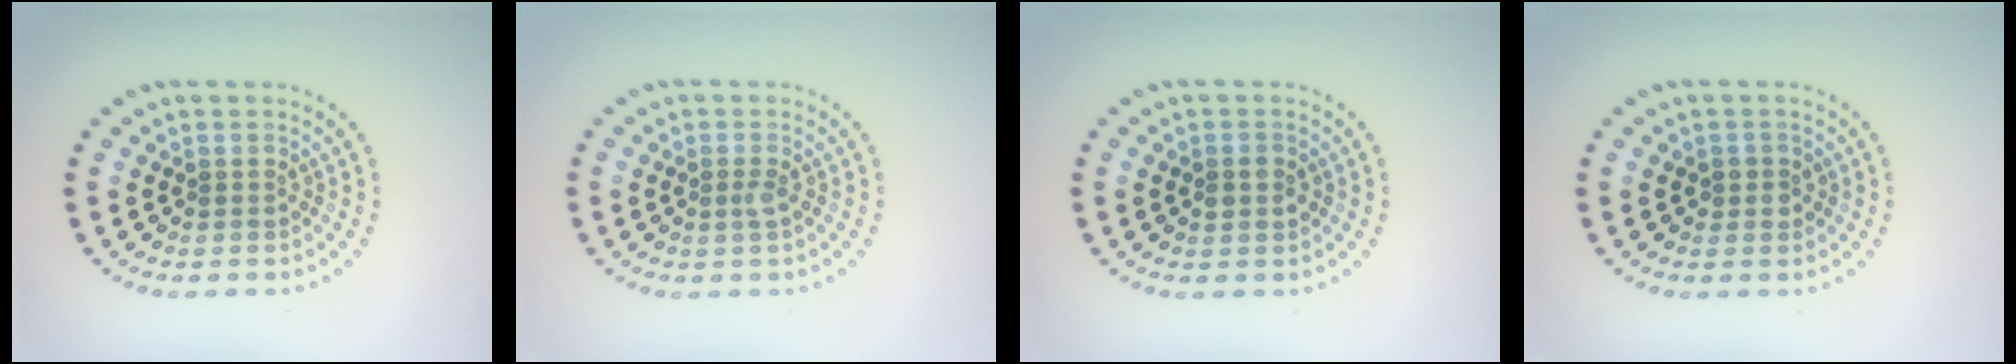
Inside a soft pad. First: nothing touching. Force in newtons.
{"total": 0.8, "press": 0.6, "slide": 0.5}
{"total": 1.4, "press": 1.4, "slide": 0.1}
{"total": 1.2, "press": 1.0, "slide": 0.5}